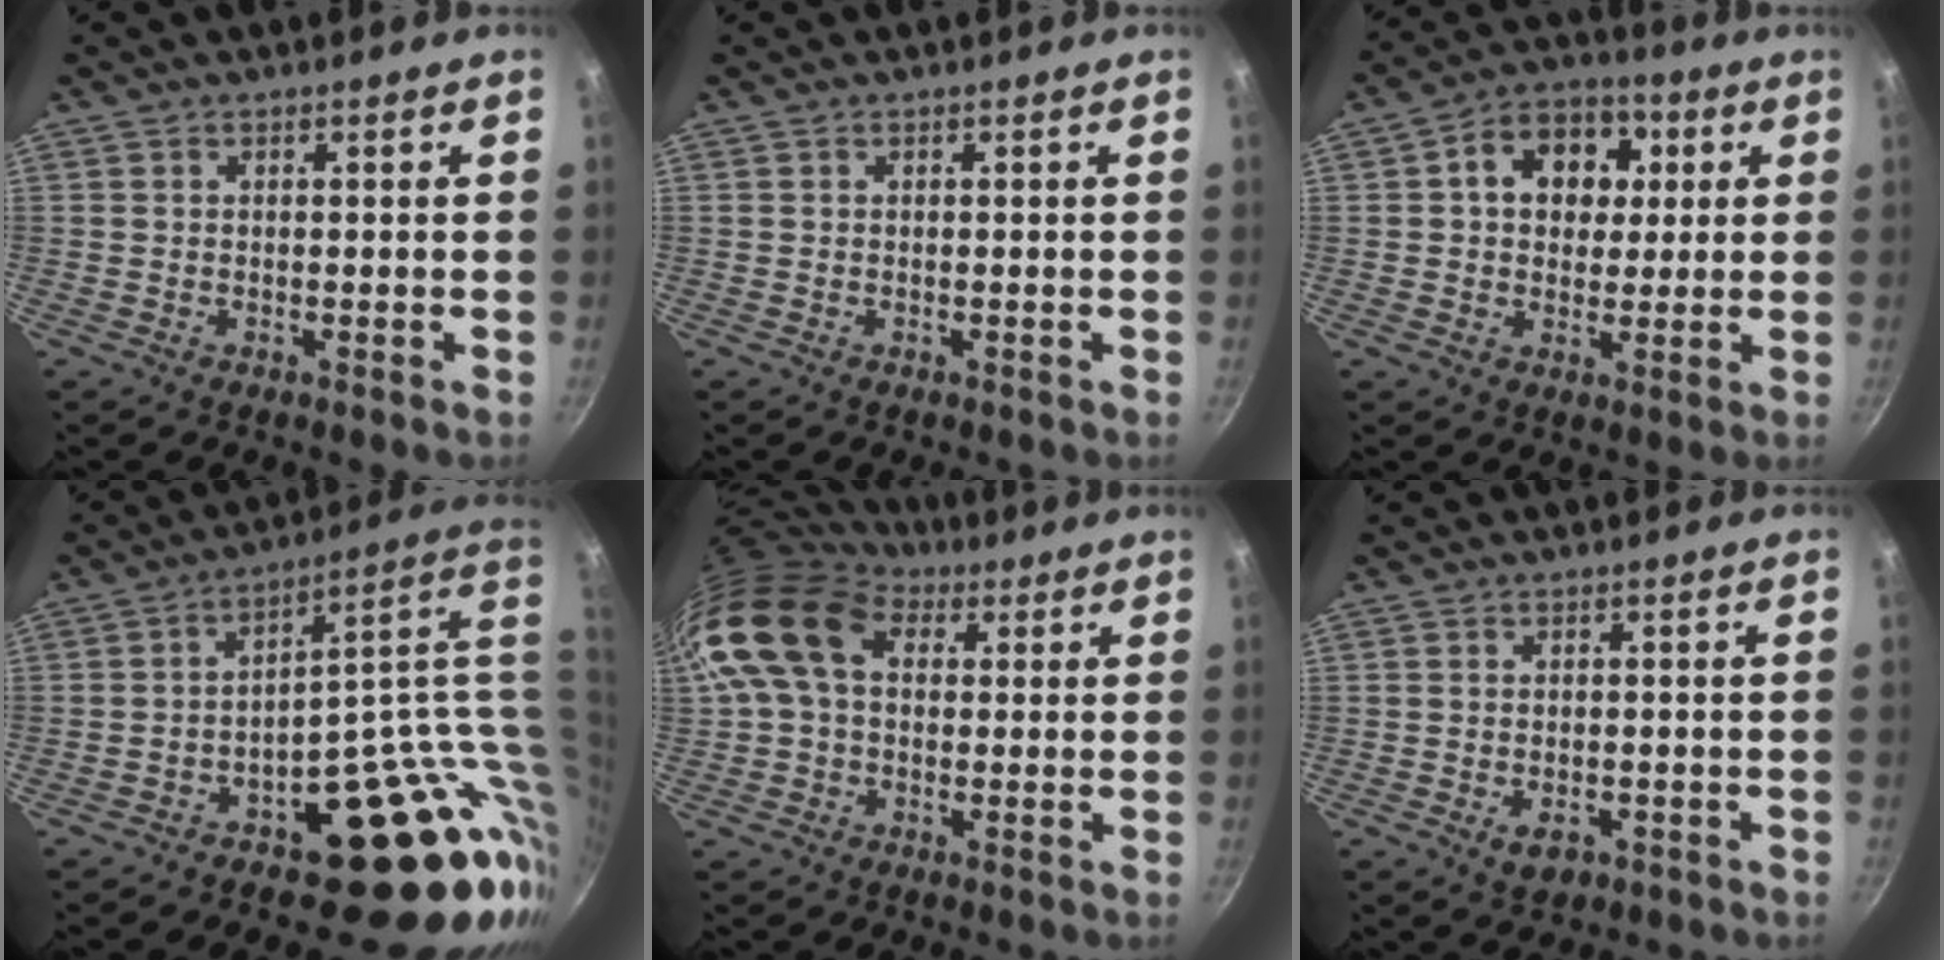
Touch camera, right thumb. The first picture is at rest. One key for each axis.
{"total": 0.0}
{"total": 12.2, "fx": 2.9, "fy": 9.4, "fz": 7.2, "tx": -0.071, "ty": 0.013, "tz": 0.029}
{"total": 22.3, "fx": 3.0, "fy": 13.2, "fz": 17.7, "tx": -0.156, "ty": 0.005, "tz": 0.061}
{"total": 14.2, "fx": 3.1, "fy": 10.0, "fz": 9.6, "tx": -0.165, "ty": 0.023, "tz": 0.039}
{"total": 3.2, "fx": -1.2, "fy": 2.0, "fz": 2.2, "tx": -0.032, "ty": 0.004, "tz": -0.013}